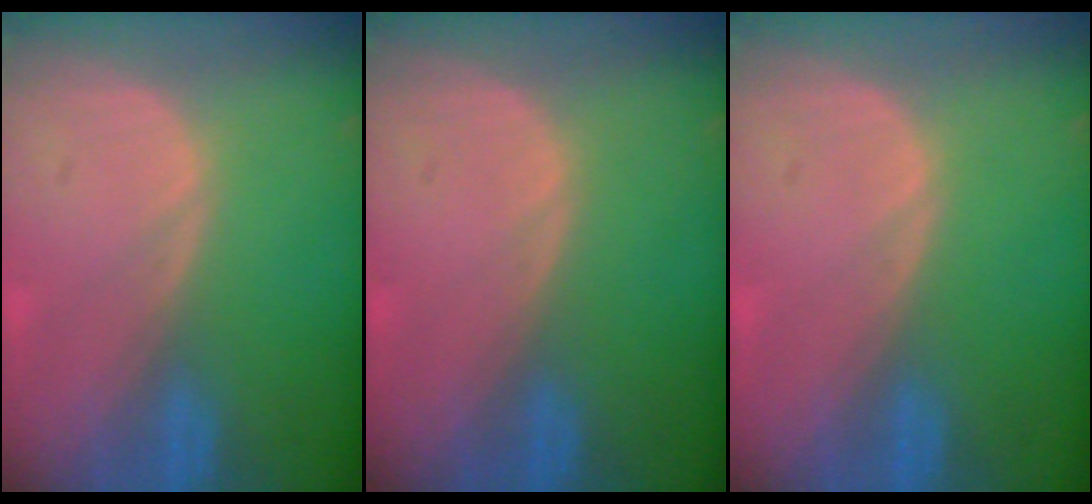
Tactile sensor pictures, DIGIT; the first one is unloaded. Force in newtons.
{"total": 0.0}
{"total": 0.0}